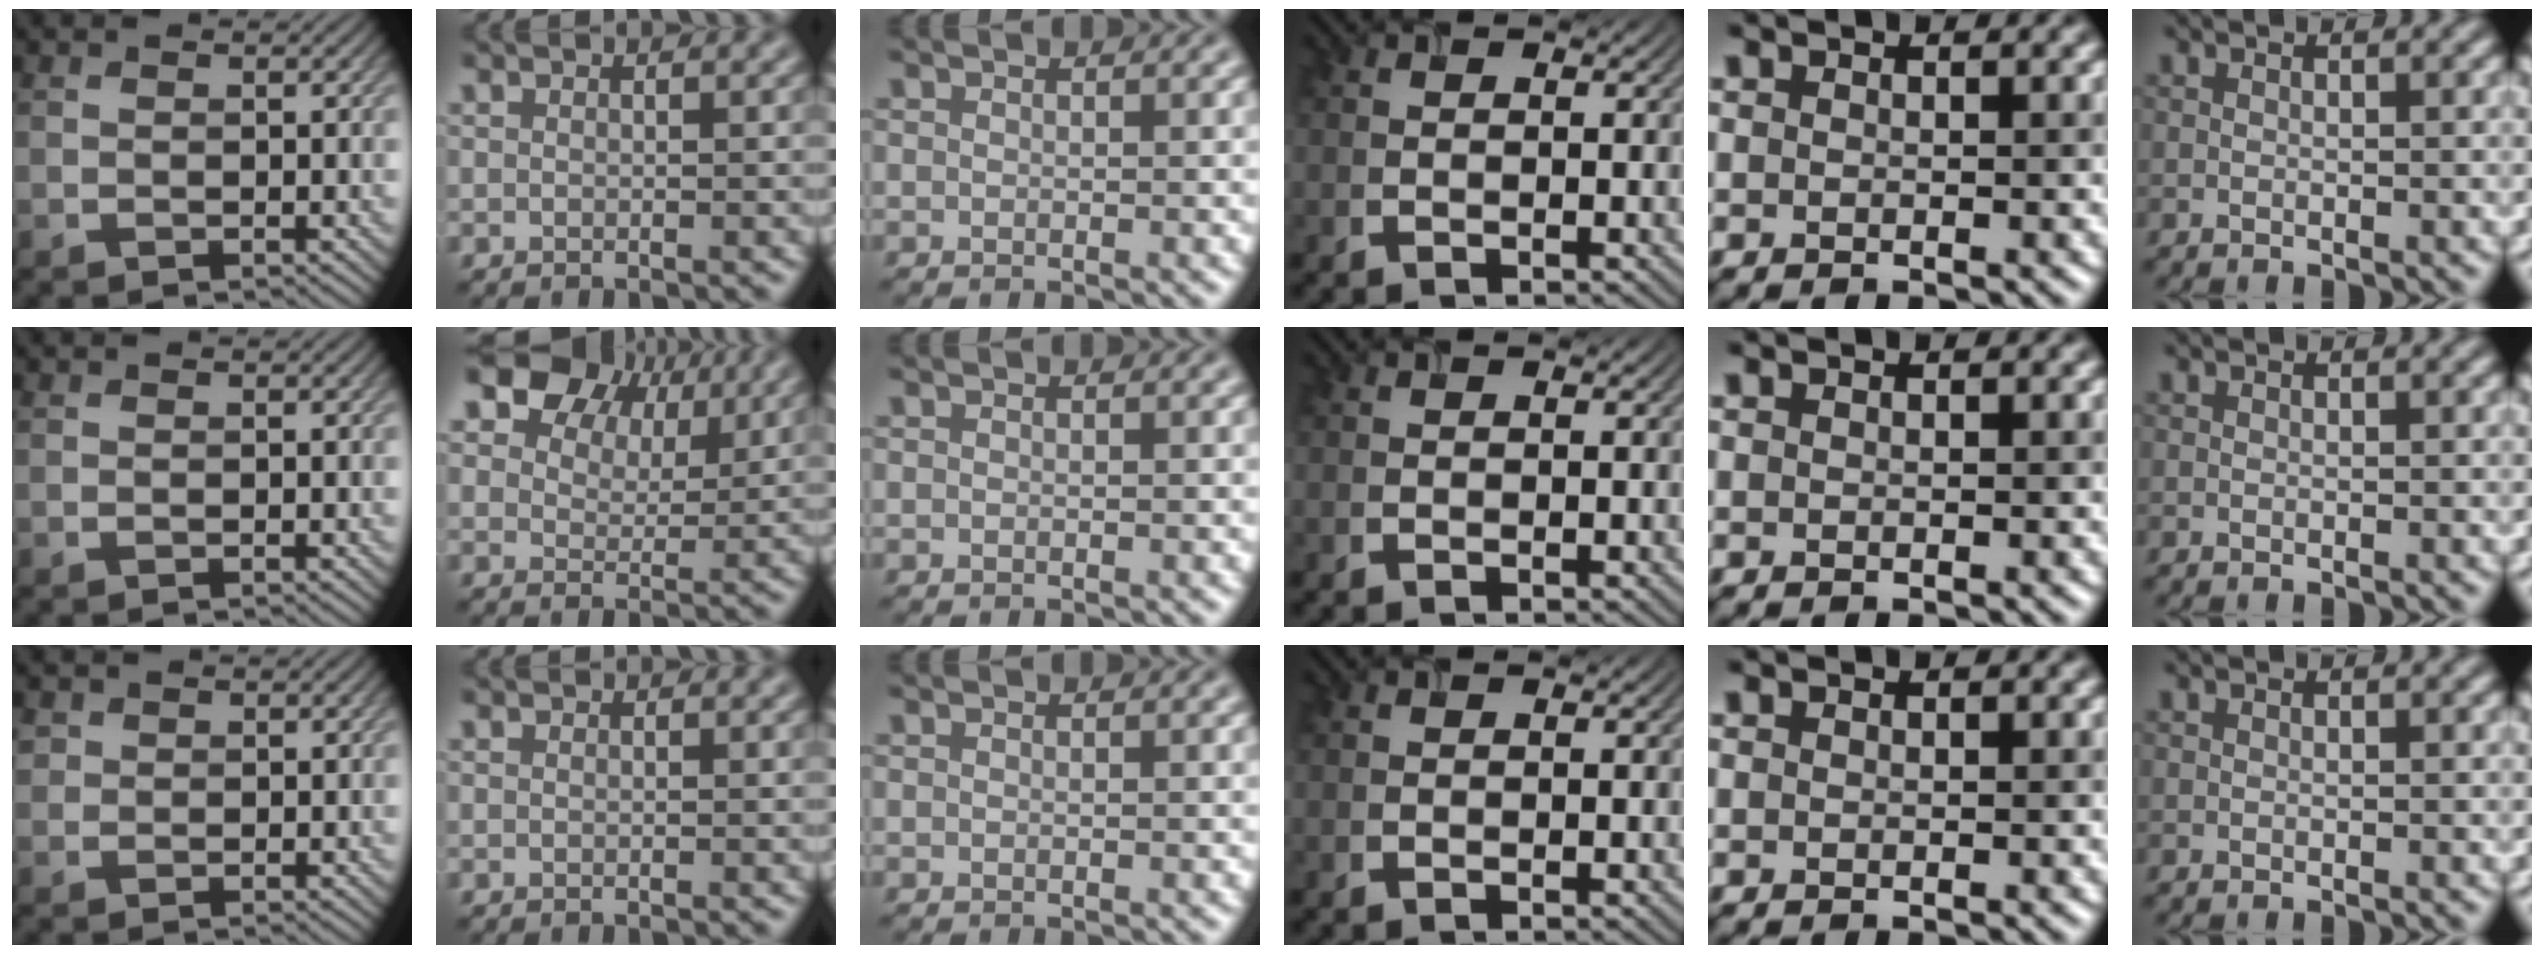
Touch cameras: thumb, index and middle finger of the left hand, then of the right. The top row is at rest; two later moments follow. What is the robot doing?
{"motion": "insert", "object": "airpods case & airpods"}